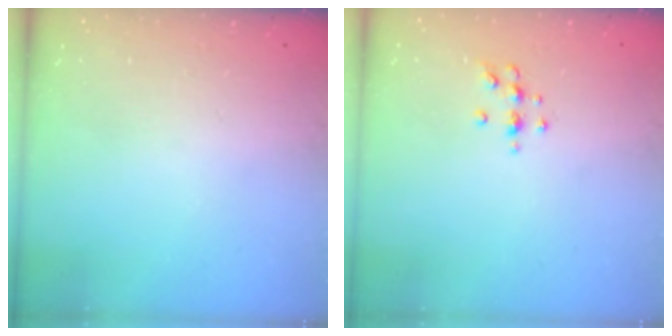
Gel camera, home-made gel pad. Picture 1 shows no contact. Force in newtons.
{"total": 5.7, "press": 5.7, "slide": 0.8}